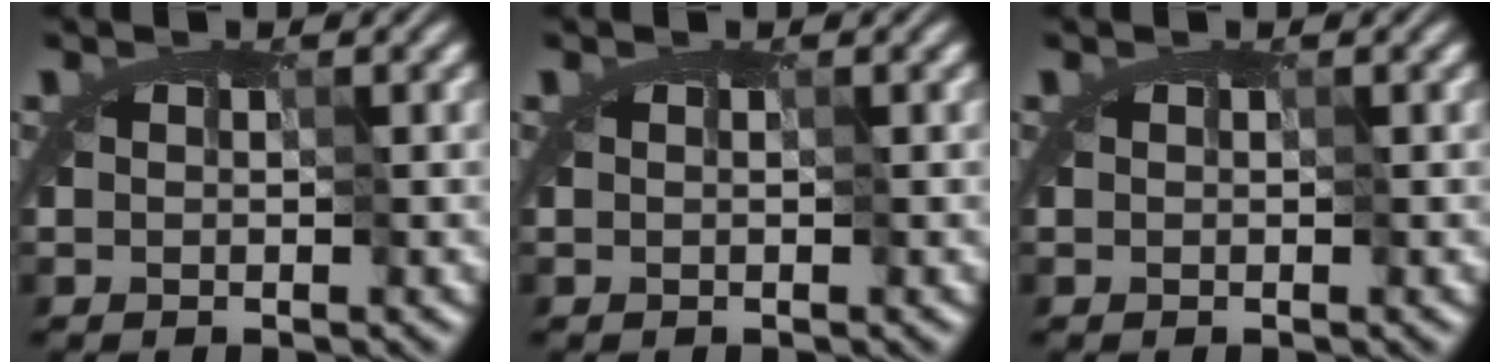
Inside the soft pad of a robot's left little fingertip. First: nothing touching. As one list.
[{"total": 0.0}, {"total": 0.0}]